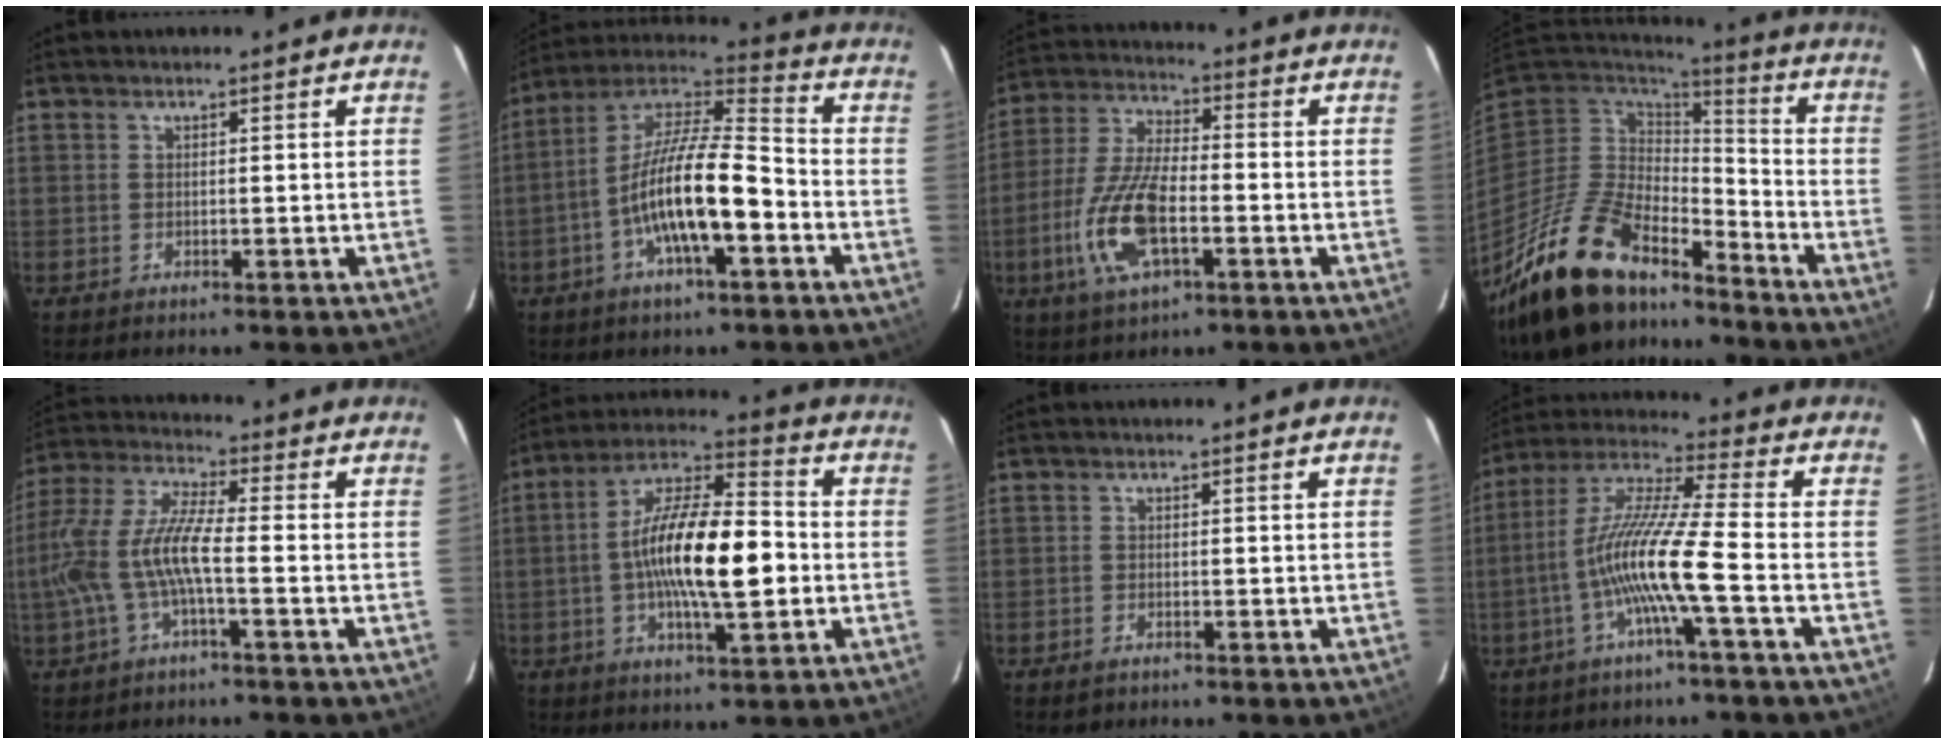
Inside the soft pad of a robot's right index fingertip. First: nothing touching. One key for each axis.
{"total": 16.1, "fx": -5.4, "fy": 4.3, "fz": 14.6, "tx": -0.275, "ty": -0.001, "tz": -0.107}
{"total": 14.0, "fx": -4.5, "fy": 5.6, "fz": 12.0, "tx": -0.260, "ty": -0.005, "tz": -0.087}
{"total": 21.9, "fx": -16.4, "fy": 8.4, "fz": 11.8, "tx": -0.236, "ty": -0.028, "tz": -0.286}
{"total": 12.1, "fx": -3.0, "fy": 2.3, "fz": 11.5, "tx": -0.243, "ty": 0.000, "tz": -0.057}
{"total": 16.9, "fx": -2.0, "fy": 5.1, "fz": 16.0, "tx": -0.290, "ty": 0.009, "tz": -0.043}
{"total": 1.7, "fx": -1.1, "fy": 1.2, "fz": 0.6, "tx": -0.014, "ty": 0.000, "tz": -0.017}
{"total": 12.7, "fx": -4.4, "fy": -0.5, "fz": 11.9, "tx": -0.231, "ty": 0.004, "tz": -0.088}